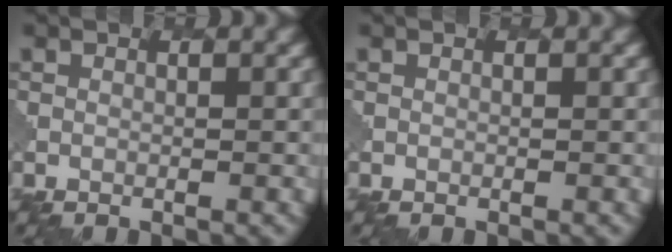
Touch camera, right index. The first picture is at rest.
{"total": 0.0}